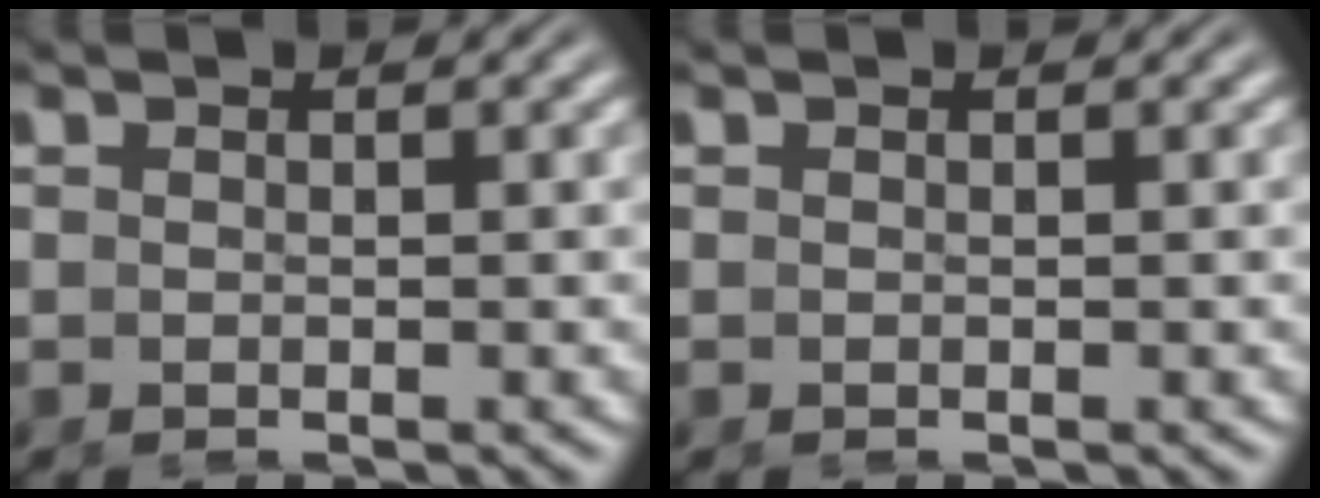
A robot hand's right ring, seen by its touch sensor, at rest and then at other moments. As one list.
[{"total": 0.0}]